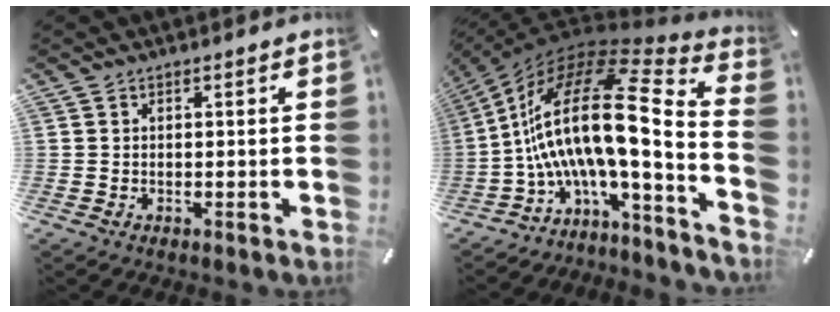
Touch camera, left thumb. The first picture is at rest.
{"total": 21.5, "force": [0.6, 7.6, 20.1], "torque": [-0.419, -0.040, -0.006]}